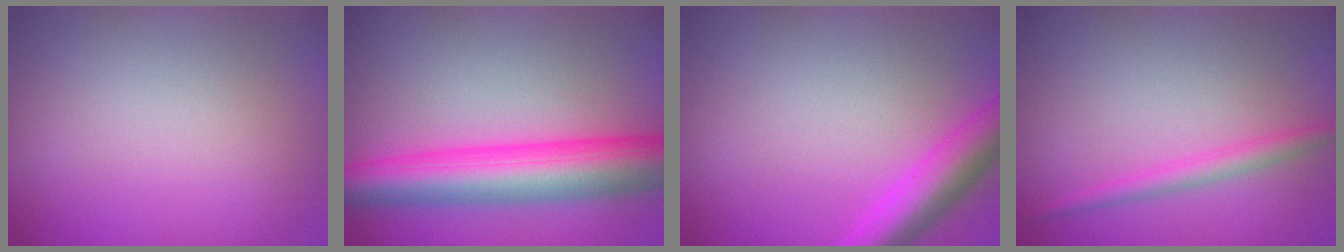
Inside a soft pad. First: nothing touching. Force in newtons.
{"total": 8.1, "press": 8.1, "slide": 0.2}
{"total": 4.5, "press": 4.5, "slide": 0.2}
{"total": 1.8, "press": 1.8, "slide": 0.1}